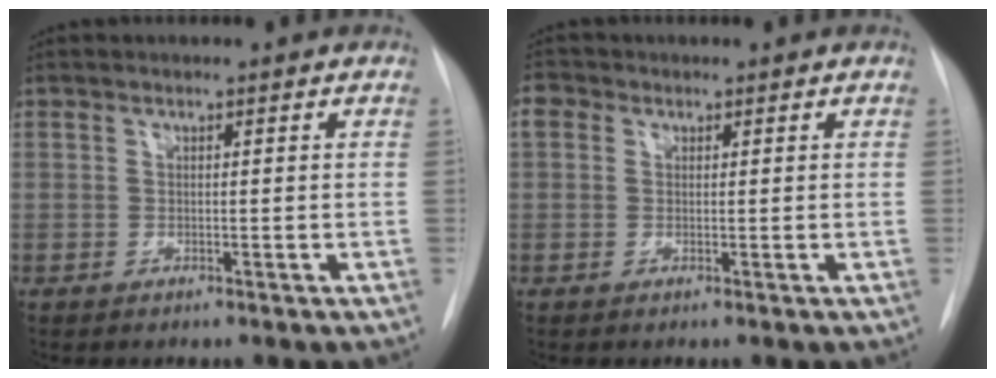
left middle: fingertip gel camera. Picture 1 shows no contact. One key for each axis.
{"total": 2.0, "fx": 0.7, "fy": 1.7, "fz": 0.7, "tx": -0.011, "ty": 0.013, "tz": 0.010}